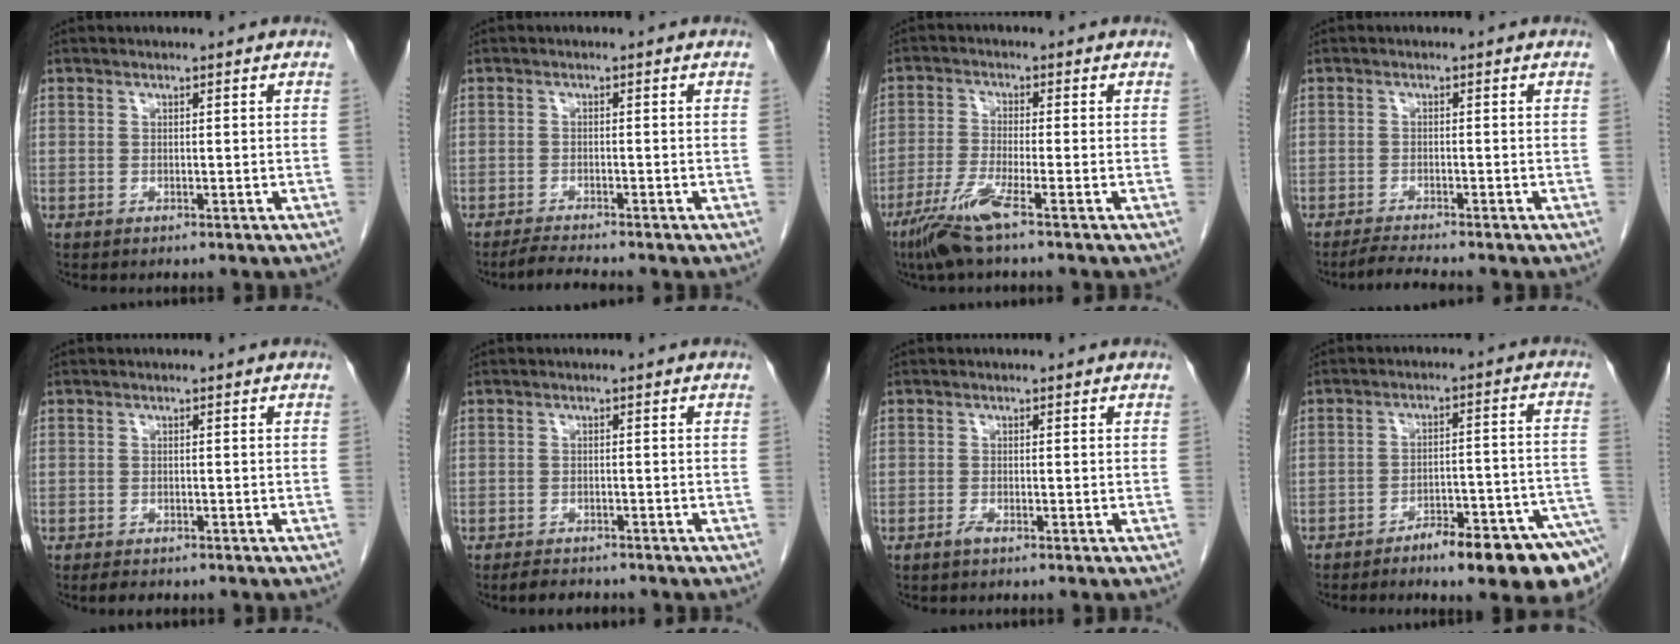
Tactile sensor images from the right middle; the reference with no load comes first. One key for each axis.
{"total": 2.8, "fx": -2.7, "fy": -0.4, "fz": 0.9, "tx": -0.026, "ty": -0.014, "tz": -0.050}
{"total": 6.4, "fx": -4.0, "fy": -0.3, "fz": 4.9, "tx": -0.102, "ty": -0.018, "tz": -0.083}
{"total": 2.7, "fx": -2.5, "fy": -0.7, "fz": 0.8, "tx": -0.025, "ty": -0.015, "tz": -0.049}
{"total": 2.2, "fx": -1.8, "fy": 0.9, "fz": 0.9, "tx": -0.020, "ty": -0.004, "tz": -0.022}
{"total": 3.3, "fx": -2.9, "fy": 1.2, "fz": 1.0, "tx": -0.022, "ty": -0.005, "tz": -0.043}
{"total": 0.9, "fx": -0.7, "fy": 0.1, "fz": 0.5, "tx": -0.012, "ty": 0.000, "tz": -0.012}
{"total": 13.1, "fx": -8.9, "fy": 1.6, "fz": 9.4, "tx": -0.071, "ty": 0.029, "tz": -0.124}